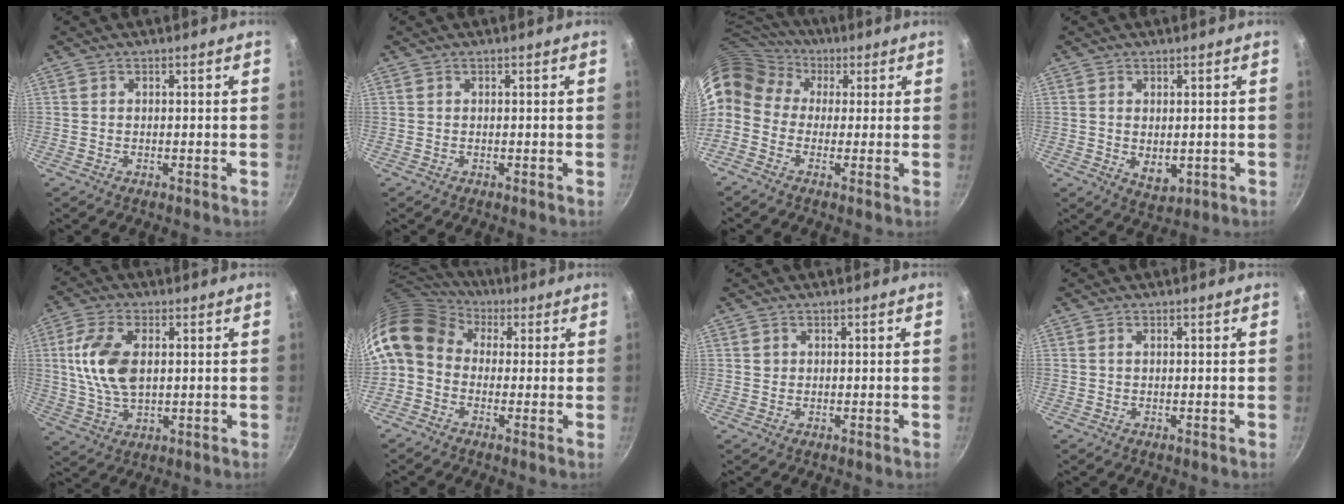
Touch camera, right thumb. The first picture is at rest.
{"total": 0.0}
{"total": 13.4, "force": [2.8, 11.2, 6.9], "torque": [-0.148, 0.038, 0.025]}
{"total": 5.0, "force": [0.2, 3.3, 3.8], "torque": [-0.052, -0.015, 0.012]}
{"total": 11.5, "force": [1.8, 6.5, 9.3], "torque": [-0.177, -0.001, 0.034]}
{"total": 13.4, "force": [2.2, 10.5, 8.1], "torque": [-0.151, 0.032, 0.017]}
{"total": 0.8, "force": [0.3, 0.8, 0.2], "torque": [0.003, 0.004, 0.003]}
{"total": 0.5, "force": [0.2, 0.3, 0.3], "torque": [-0.006, 0.001, 0.003]}